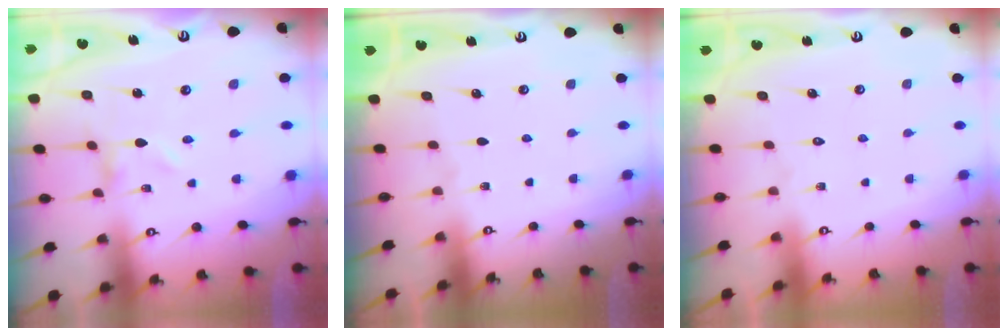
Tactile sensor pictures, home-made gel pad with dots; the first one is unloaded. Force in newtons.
{"total": 0.0}
{"total": 1.7, "press": 1.7, "slide": 0.1}